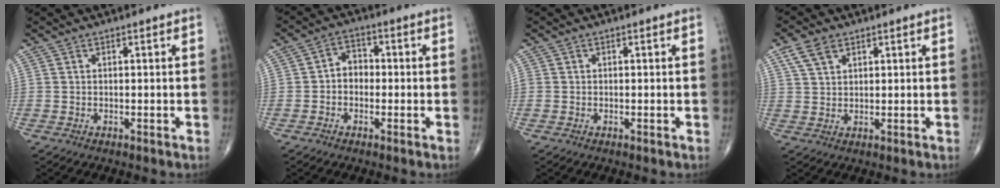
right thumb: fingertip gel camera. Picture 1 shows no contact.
{"total": 4.0, "force": [-0.7, 3.2, 2.3], "torque": [-0.017, 0.020, -0.024]}
{"total": 0.6, "force": [0.0, 0.6, 0.2], "torque": [0.003, 0.002, -0.001]}
{"total": 4.4, "force": [2.5, 2.7, 2.5], "torque": [-0.045, 0.000, 0.052]}